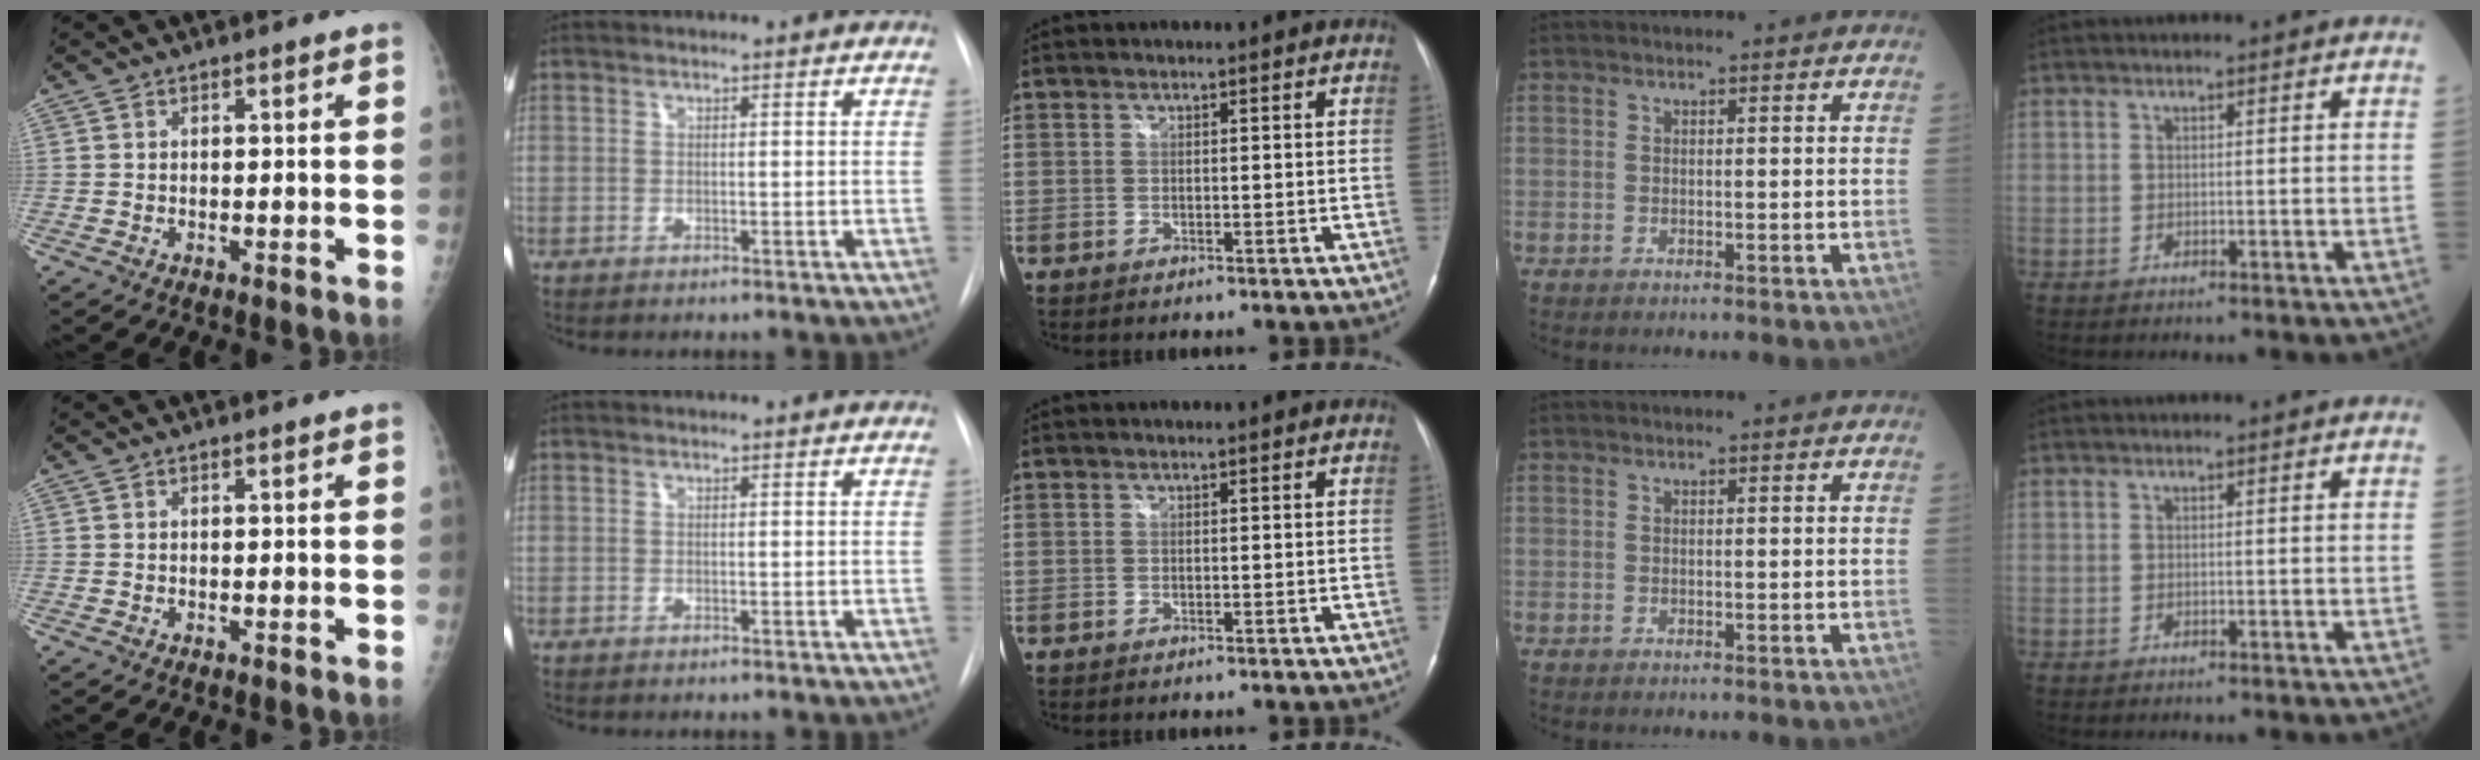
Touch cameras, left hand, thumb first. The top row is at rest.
{}